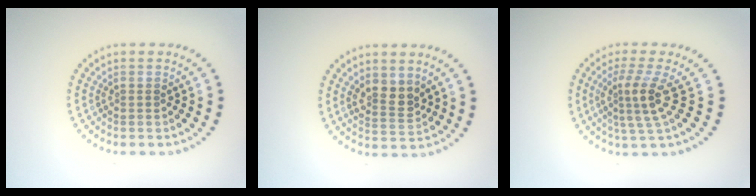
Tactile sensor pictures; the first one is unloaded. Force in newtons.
{"total": 2.5, "press": 2.3, "slide": 0.9}
{"total": 3.3, "press": 2.4, "slide": 2.2}